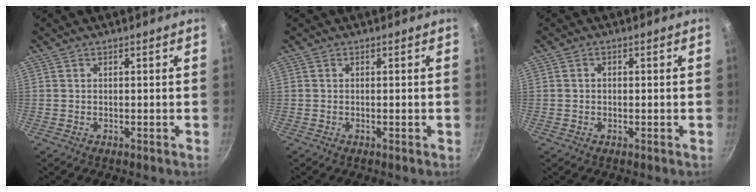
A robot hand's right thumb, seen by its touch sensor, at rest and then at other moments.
{"total": 0.0}
{"total": 1.0, "force": [-0.1, 0.8, 0.5], "torque": [-0.008, 0.005, -0.003]}